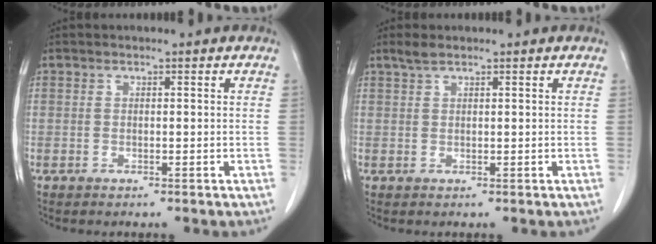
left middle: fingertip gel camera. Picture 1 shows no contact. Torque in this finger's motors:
{"motor_torque": [0.50, -0.43, -0.02, 0.00]}